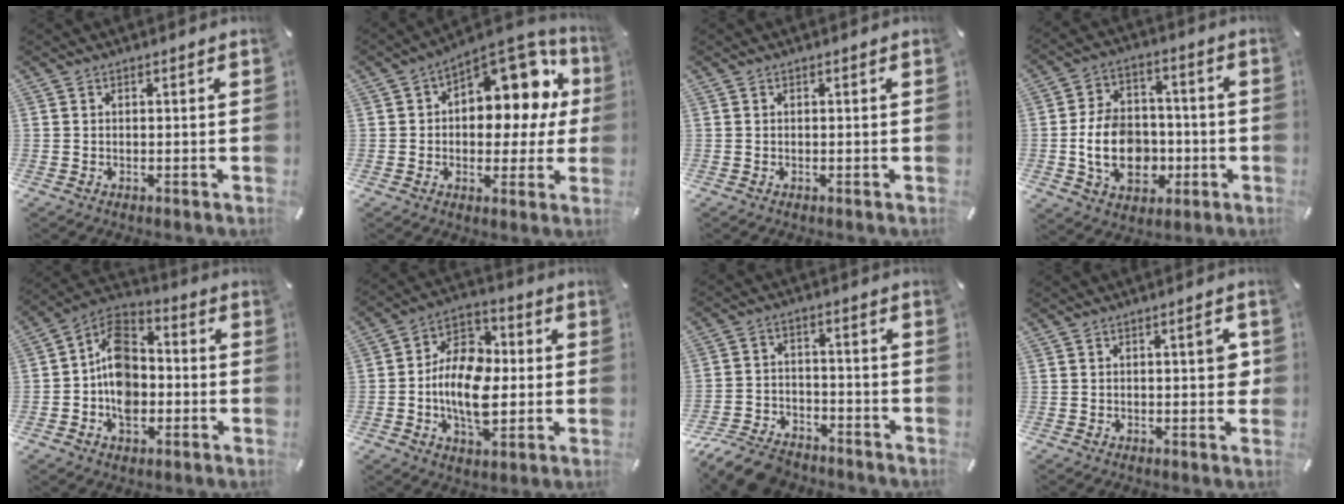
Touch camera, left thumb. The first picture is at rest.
{"total": 15.5, "force": [5.9, 9.7, 10.5], "torque": [-0.122, -0.053, 0.101]}
{"total": 0.0}
{"total": 14.3, "force": [-2.6, 10.8, 9.0], "torque": [-0.177, 0.013, -0.043]}
{"total": 11.5, "force": [-2.2, 8.7, 7.1], "torque": [-0.136, 0.018, -0.041]}
{"total": 14.7, "force": [-2.1, 10.0, 10.5], "torque": [-0.220, 0.007, -0.040]}
{"total": 10.6, "force": [-8.6, 4.7, 4.0], "torque": [-0.067, 0.050, -0.162]}
{"total": 3.7, "force": [0.6, 1.3, 3.4], "torque": [-0.042, -0.001, 0.002]}